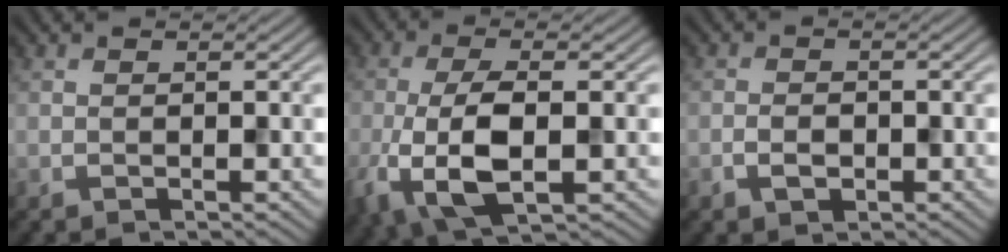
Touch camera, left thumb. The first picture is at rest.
{"total": 9.5, "force": [-2.5, 4.1, 8.3], "torque": [-0.185, -0.009, -0.049]}
{"total": 2.0, "force": [-0.8, 1.3, 1.2], "torque": [-0.024, -0.001, -0.014]}